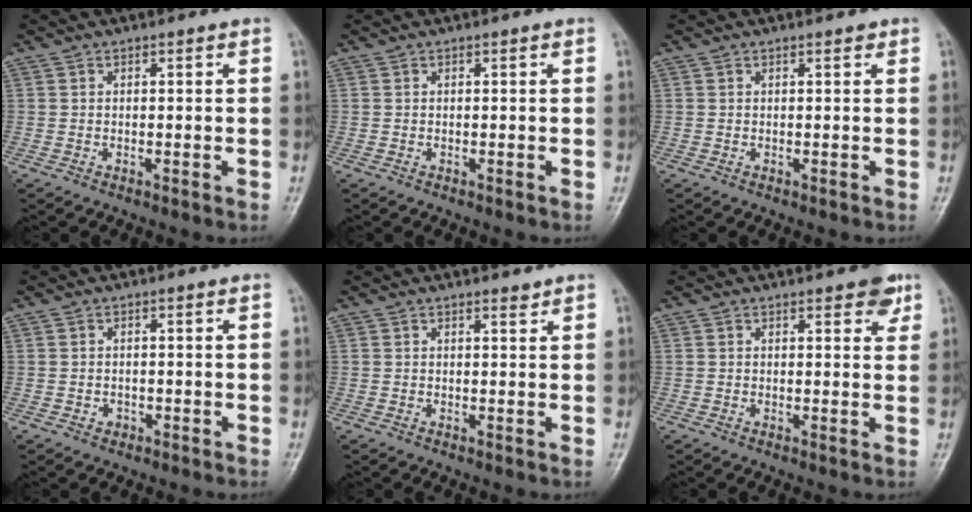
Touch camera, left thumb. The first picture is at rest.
{"total": 0.0}
{"total": 0.6, "force": [0.4, 0.3, 0.4], "torque": [-0.002, -0.001, 0.003]}
{"total": 1.2, "force": [-0.6, 1.0, 0.3], "torque": [0.000, 0.004, -0.008]}
{"total": 1.0, "force": [0.9, 0.2, 0.3], "torque": [-0.004, -0.008, 0.014]}
{"total": 3.7, "force": [2.2, 1.6, 2.5], "torque": [-0.012, -0.008, 0.024]}